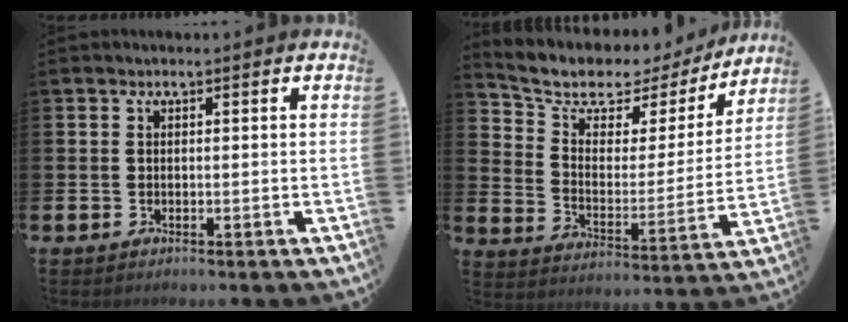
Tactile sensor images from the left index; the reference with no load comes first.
{"total": 7.4, "force": [6.2, 3.6, 1.9], "torque": [-0.081, -0.039, 0.104]}